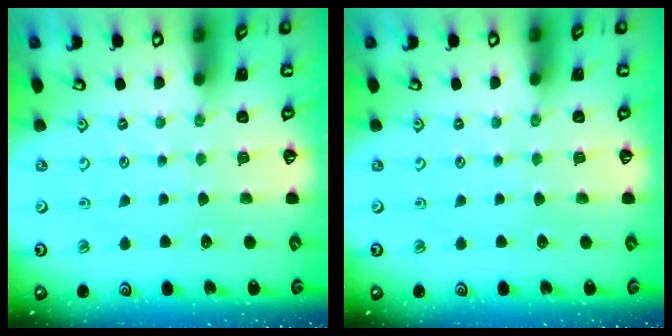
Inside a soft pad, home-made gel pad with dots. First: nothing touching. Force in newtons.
{"total": 0.0}